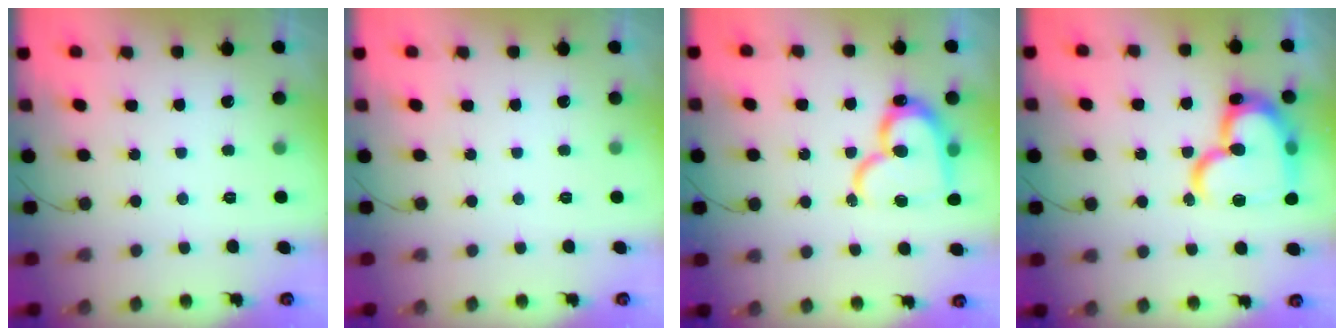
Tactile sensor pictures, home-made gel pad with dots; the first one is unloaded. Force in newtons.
{"total": 0.0}
{"total": 18.4, "press": 18.3, "slide": 1.5}
{"total": 24.5, "press": 24.4, "slide": 2.5}